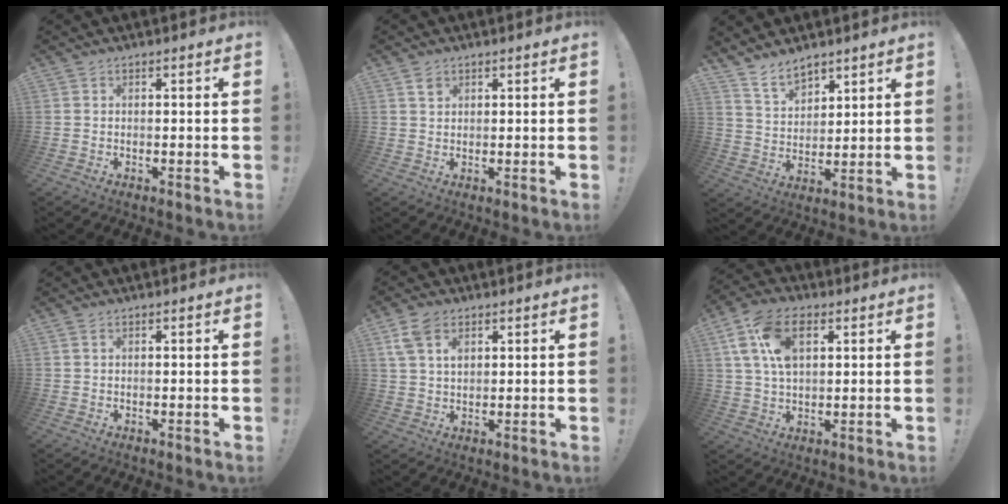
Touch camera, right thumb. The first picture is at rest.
{"total": 2.0, "force": [1.3, 1.4, 0.8], "torque": [0.000, -0.007, 0.021]}
{"total": 9.0, "force": [7.3, 4.5, 2.6], "torque": [-0.055, -0.047, 0.144]}
{"total": 0.9, "force": [0.5, 0.4, 0.6], "torque": [-0.020, 0.004, 0.010]}
{"total": 7.2, "force": [3.6, 4.7, 4.1], "torque": [-0.076, -0.005, 0.071]}
{"total": 15.0, "force": [5.3, 8.9, 10.8], "torque": [-0.208, -0.004, 0.100]}